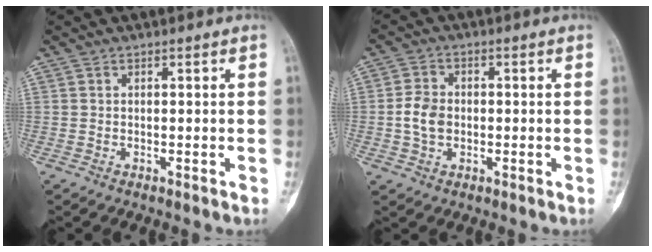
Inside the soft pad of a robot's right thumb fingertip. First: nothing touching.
{"total": 5.0, "force": [-0.5, 3.8, 3.3], "torque": [-0.058, 0.009, -0.014]}